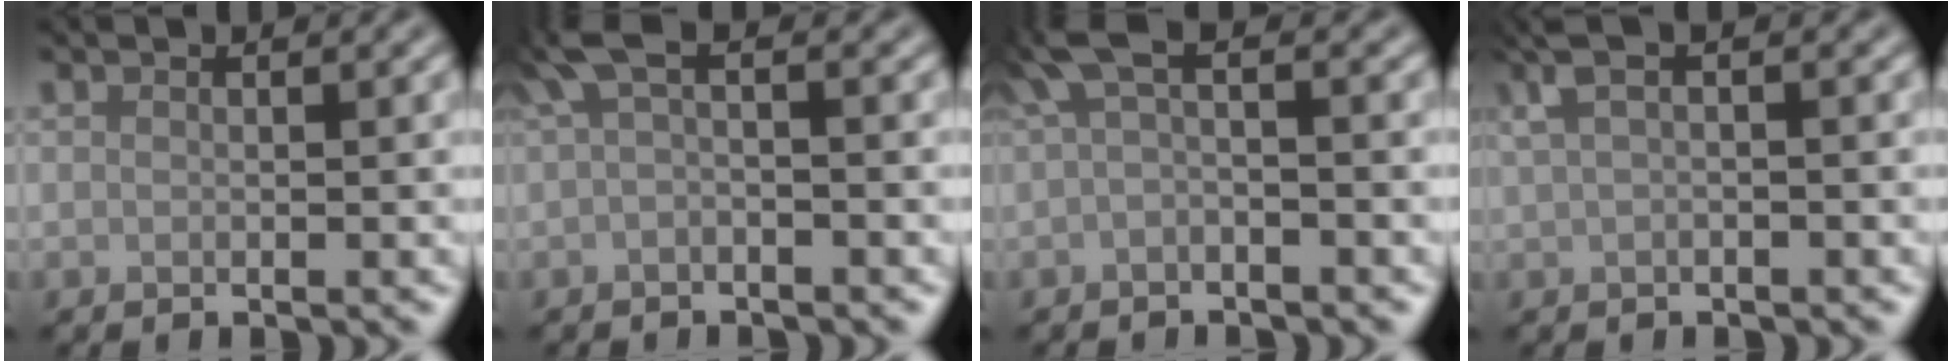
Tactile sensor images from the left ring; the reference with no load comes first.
{"total": 2.8, "force": [0.5, 0.7, 2.6], "torque": [-0.050, 0.004, 0.003]}
{"total": 3.1, "force": [0.4, 0.8, 2.9], "torque": [-0.057, 0.004, -0.001]}
{"total": 2.9, "force": [1.3, 0.7, 2.5], "torque": [-0.049, 0.010, 0.022]}